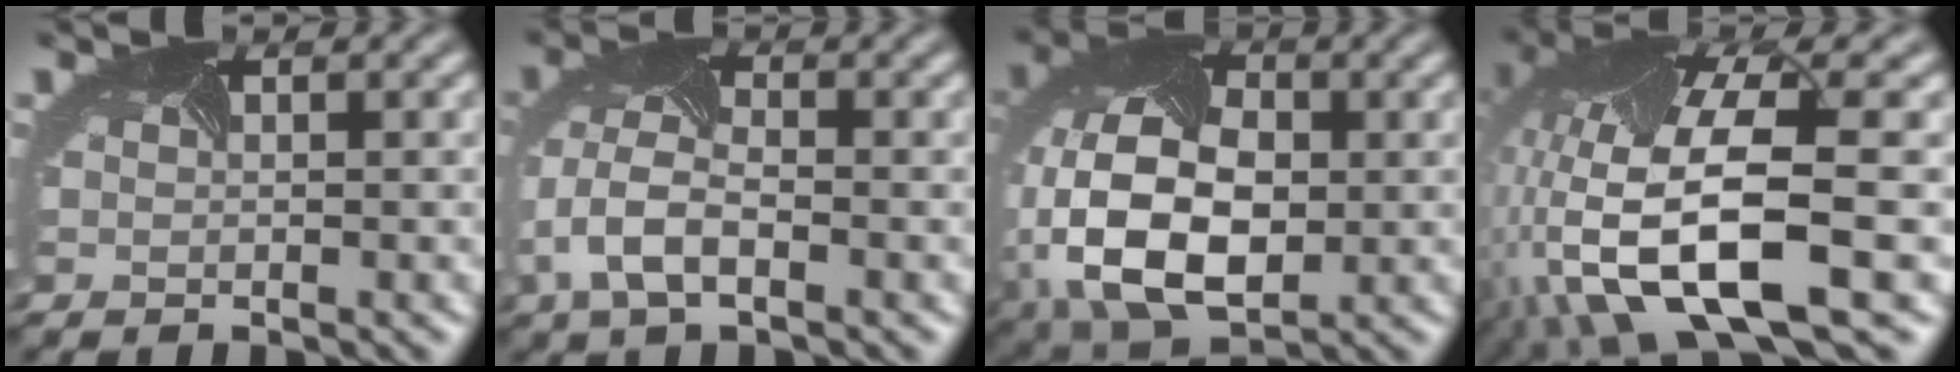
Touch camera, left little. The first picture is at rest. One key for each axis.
{"total": 4.9, "fx": -1.9, "fy": 2.5, "fz": 3.7, "tx": -0.104, "ty": -0.002, "tz": -0.036}
{"total": 13.2, "fx": -2.1, "fy": 8.5, "fz": 9.9, "tx": -0.223, "ty": -0.021, "tz": -0.027}
{"total": 13.3, "fx": -4.2, "fy": 4.6, "fz": 11.8, "tx": -0.257, "ty": -0.020, "tz": -0.064}